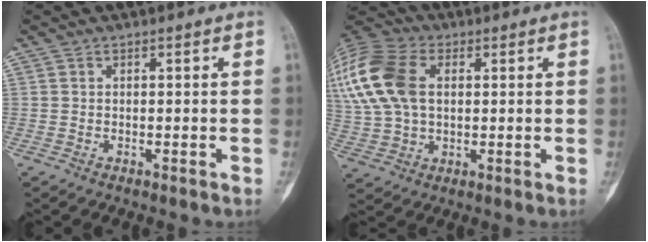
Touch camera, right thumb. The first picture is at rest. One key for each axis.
{"total": 23.2, "fx": 5.8, "fy": 15.7, "fz": 16.1, "tx": -0.396, "ty": 0.039, "tz": 0.112}